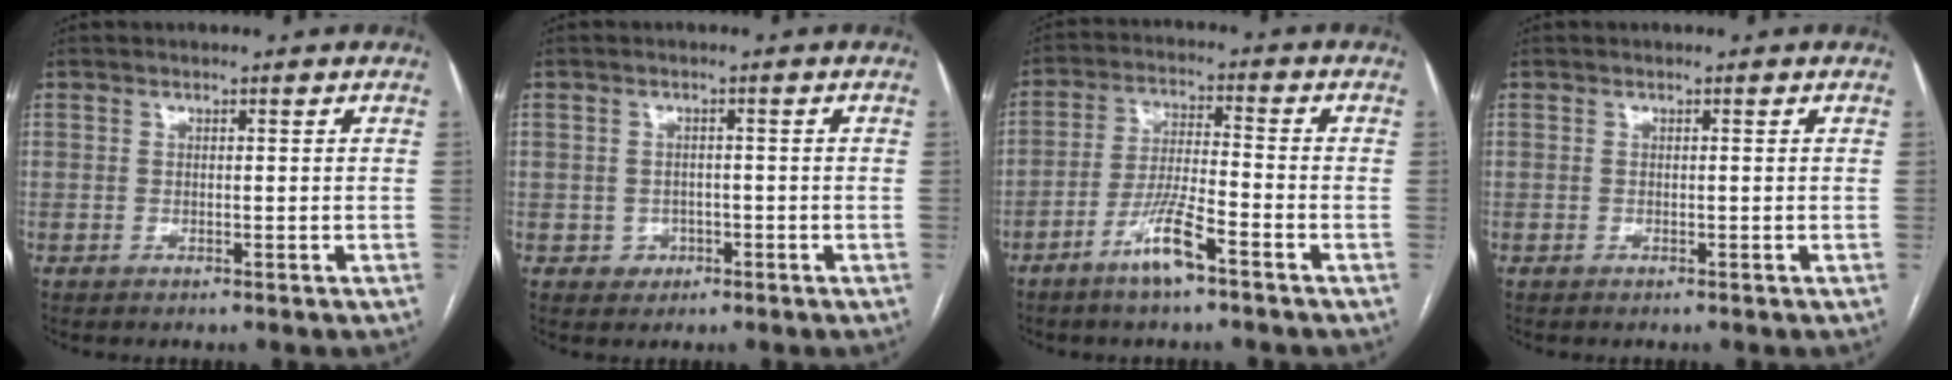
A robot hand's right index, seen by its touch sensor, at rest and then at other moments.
{"total": 2.6, "force": [-0.9, 2.4, 0.3], "torque": [0.006, 0.011, -0.008]}
{"total": 7.6, "force": [-4.8, 0.7, 5.9], "torque": [-0.118, -0.003, -0.089]}
{"total": 0.0}